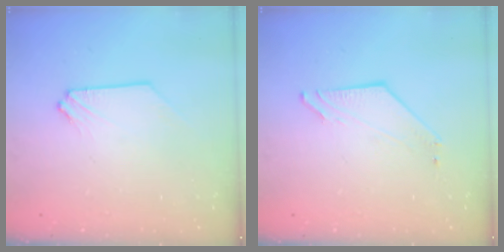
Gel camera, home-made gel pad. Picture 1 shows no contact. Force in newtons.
{"total": 4.1, "press": 4.1, "slide": 0.3}